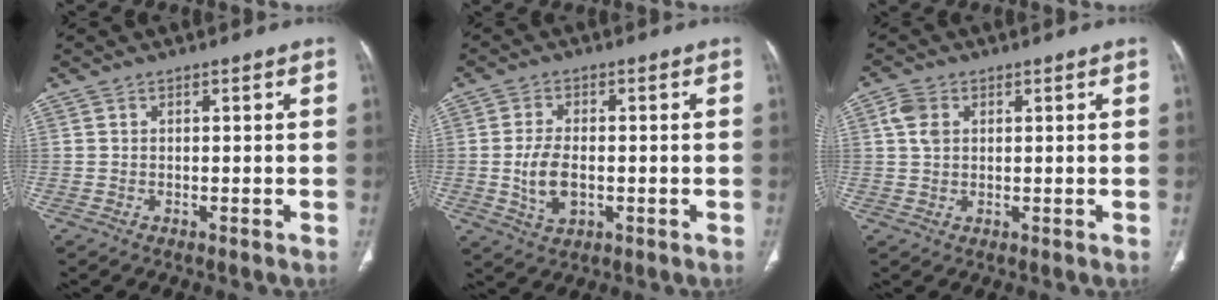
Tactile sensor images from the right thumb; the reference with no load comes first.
{"total": 6.7, "force": [-0.9, 3.8, 5.5], "torque": [-0.107, -0.001, -0.011]}
{"total": 3.8, "force": [1.1, 2.7, 2.4], "torque": [-0.047, 0.005, 0.022]}